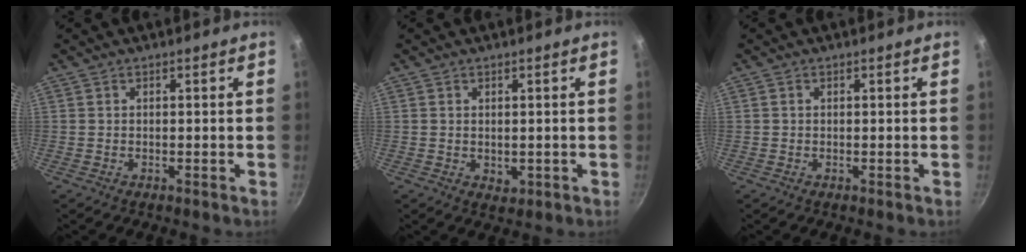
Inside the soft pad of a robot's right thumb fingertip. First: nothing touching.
{"total": 1.7, "force": [0.2, 1.3, 1.1], "torque": [-0.013, -0.005, 0.005]}
{"total": 0.0}